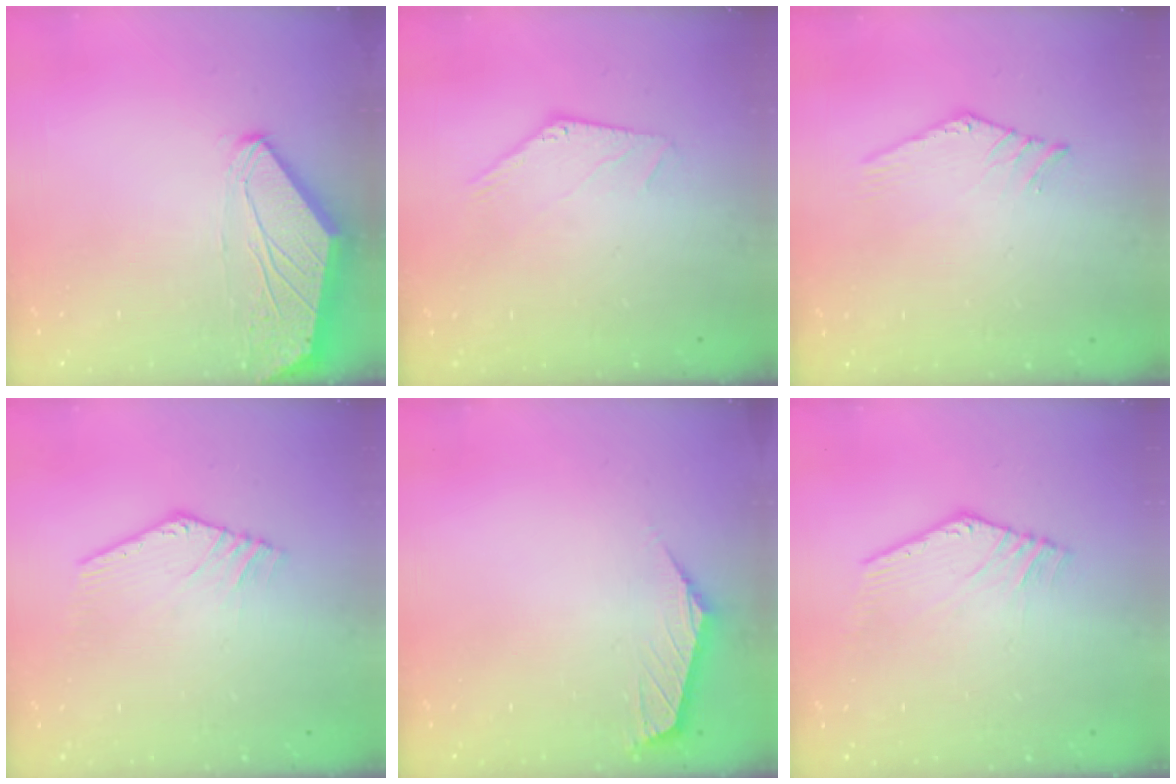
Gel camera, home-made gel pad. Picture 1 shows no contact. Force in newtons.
{"total": 0.0}
{"total": 0.0}
{"total": 3.4, "press": 3.4, "slide": 0.2}
{"total": 1.0, "press": 0.9, "slide": 0.3}
{"total": 2.5, "press": 2.5, "slide": 0.1}